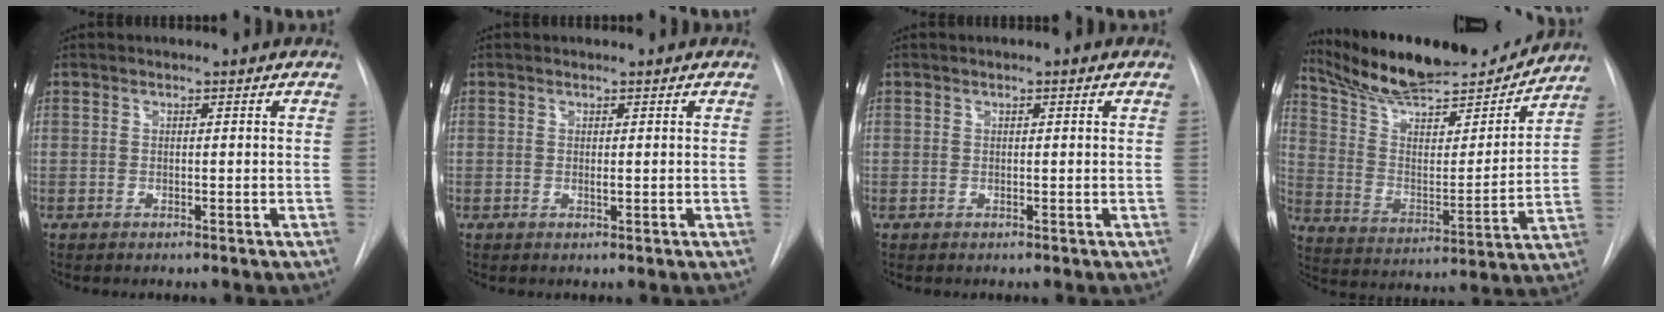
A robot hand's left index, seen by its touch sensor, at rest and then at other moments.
{"total": 0.6, "force": [0.3, 0.1, 0.5], "torque": [-0.009, -0.001, 0.004]}
{"total": 0.7, "force": [0.4, 0.0, 0.6], "torque": [-0.008, 0.002, 0.004]}
{"total": 22.2, "force": [20.2, 3.6, 8.6], "torque": [-0.140, -0.013, 0.318]}